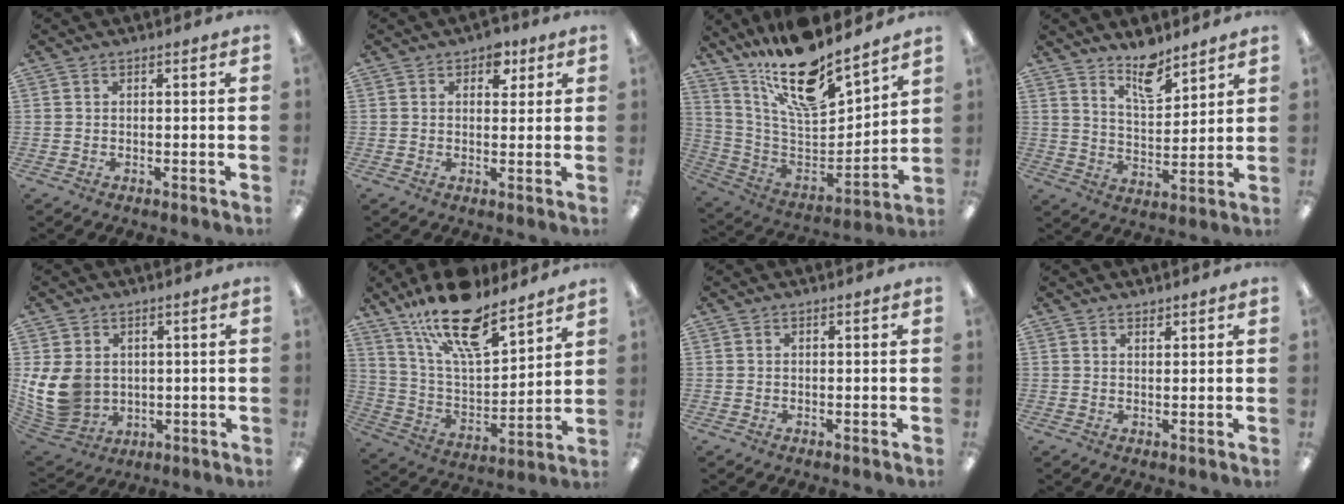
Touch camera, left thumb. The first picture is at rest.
{"total": 4.5, "force": [2.6, 2.9, 2.3], "torque": [-0.018, -0.004, 0.041]}
{"total": 19.0, "force": [15.8, 4.7, 9.5], "torque": [-0.182, -0.111, 0.272]}
{"total": 9.6, "force": [8.0, 3.1, 4.4], "torque": [-0.059, -0.055, 0.139]}
{"total": 11.9, "force": [1.1, 9.9, 6.7], "torque": [-0.172, -0.007, 0.026]}
{"total": 20.6, "force": [14.7, 7.5, 12.4], "torque": [-0.213, -0.084, 0.254]}
{"total": 0.0}
{"total": 1.4, "force": [1.3, 0.3, 0.1], "torque": [0.005, -0.006, 0.024]}